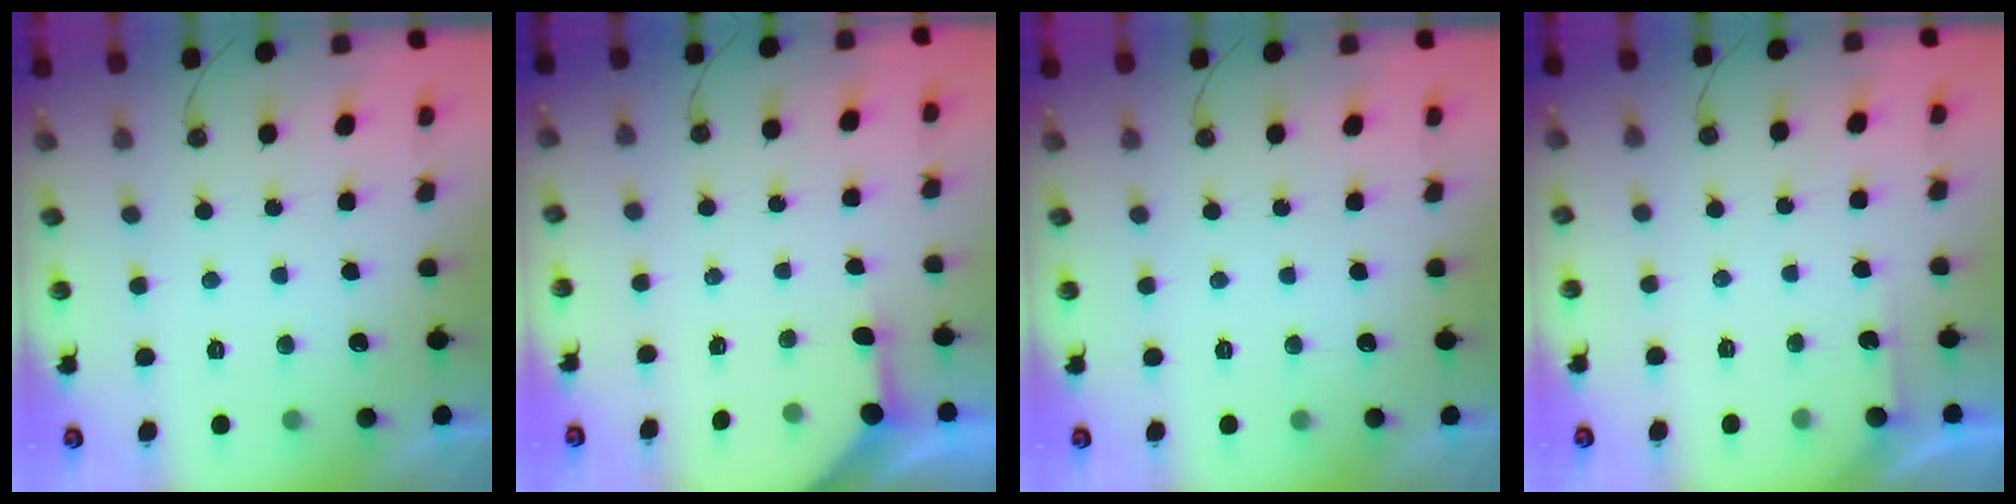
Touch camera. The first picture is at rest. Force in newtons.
{"total": 3.0, "press": 3.0, "slide": 0.4}
{"total": 0.0}
{"total": 2.8, "press": 2.8, "slide": 0.3}